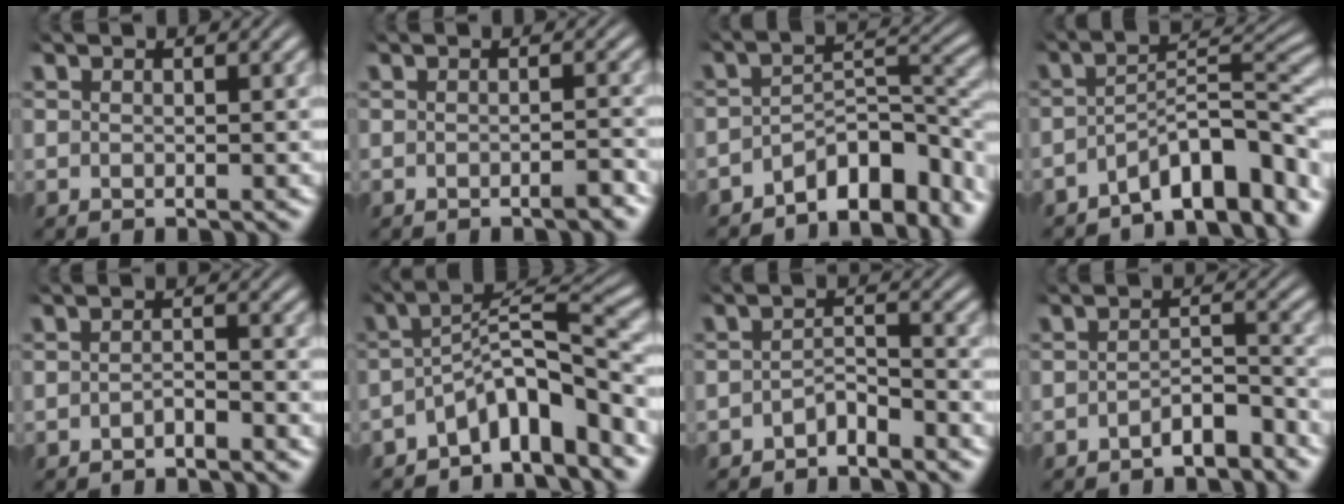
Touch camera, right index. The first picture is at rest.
{"total": 1.0, "force": [-0.9, -0.2, 0.3], "torque": [-0.004, 0.004, -0.020]}
{"total": 7.0, "force": [-4.4, 2.3, 4.8], "torque": [-0.063, -0.016, -0.065]}
{"total": 7.2, "force": [-4.0, 2.0, 5.7], "torque": [-0.082, -0.014, -0.056]}
{"total": 1.4, "force": [-1.3, 0.2, 0.4], "torque": [-0.004, -0.005, -0.022]}
{"total": 6.3, "force": [-2.9, 2.4, 5.1], "torque": [-0.081, -0.015, -0.039]}
{"total": 2.5, "force": [-2.3, 0.5, 0.7], "torque": [-0.002, -0.008, -0.041]}
{"total": 3.0, "force": [-2.8, 0.5, 1.2], "torque": [-0.007, -0.005, -0.049]}